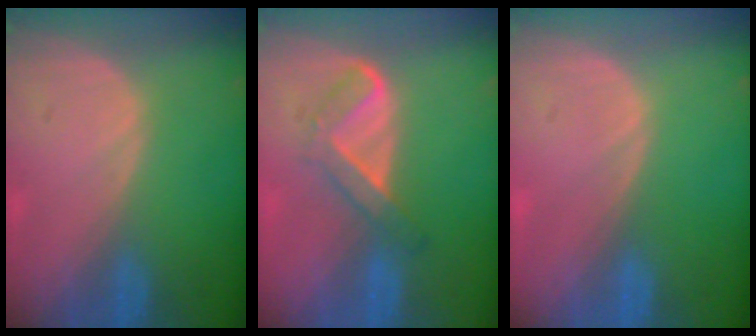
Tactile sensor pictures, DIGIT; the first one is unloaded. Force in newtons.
{"total": 5.5, "press": 4.6, "slide": 3.1}
{"total": 0.0}